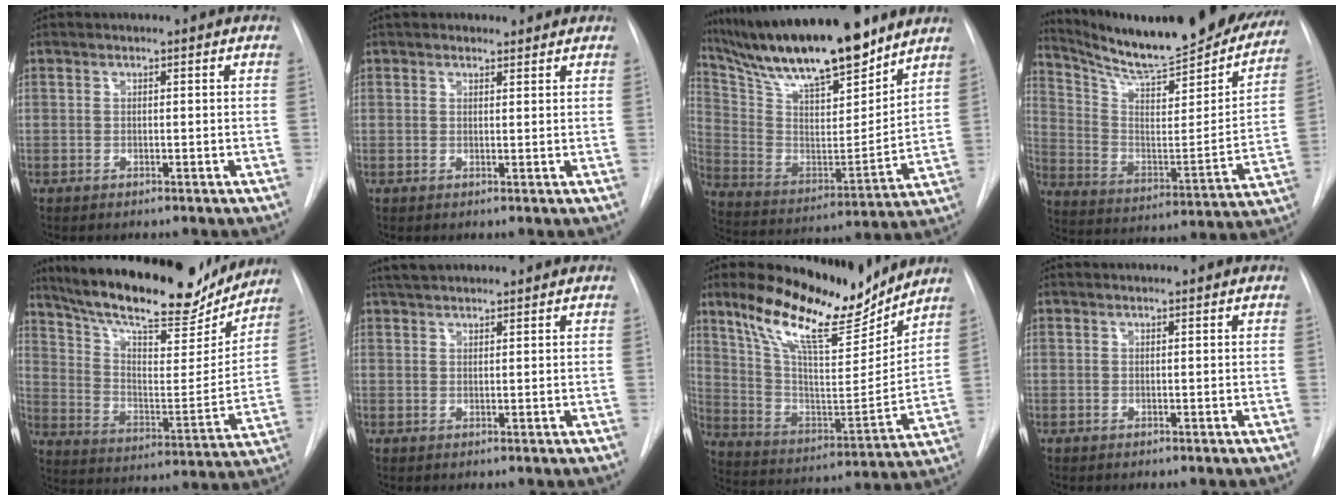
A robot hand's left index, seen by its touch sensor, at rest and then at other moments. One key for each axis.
{"total": 2.2, "fx": 1.8, "fy": 1.2, "fz": 0.4, "tx": -0.002, "ty": 0.012, "tz": 0.020}
{"total": 22.6, "fx": 18.5, "fy": 4.3, "fz": 12.2, "tx": -0.221, "ty": -0.009, "tz": 0.313}
{"total": 25.9, "fx": 23.0, "fy": 4.5, "fz": 11.0, "tx": -0.168, "ty": -0.075, "tz": 0.318}
{"total": 23.7, "fx": 20.1, "fy": 6.1, "fz": 11.1, "tx": -0.183, "ty": -0.015, "tz": 0.292}
{"total": 3.7, "fx": 3.3, "fy": 0.7, "fz": 1.5, "tx": -0.024, "ty": 0.029, "tz": 0.058}
{"total": 17.5, "fx": 14.0, "fy": 4.2, "fz": 9.7, "tx": -0.170, "ty": -0.016, "tz": 0.246}
{"total": 0.0}